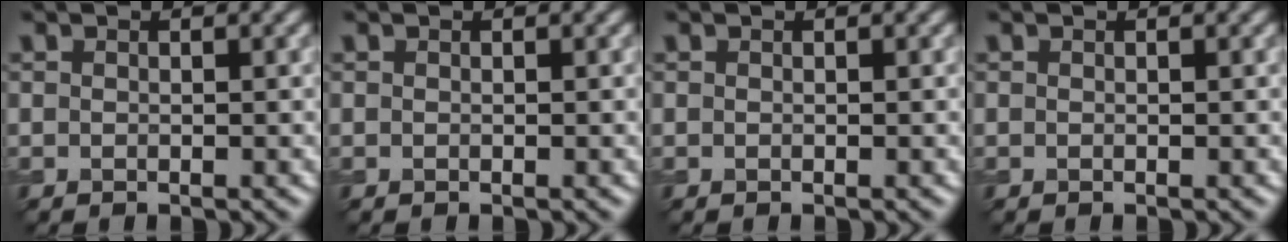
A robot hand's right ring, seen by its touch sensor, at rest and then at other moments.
{"total": 0.0}
{"total": 0.0}
{"total": 0.0}